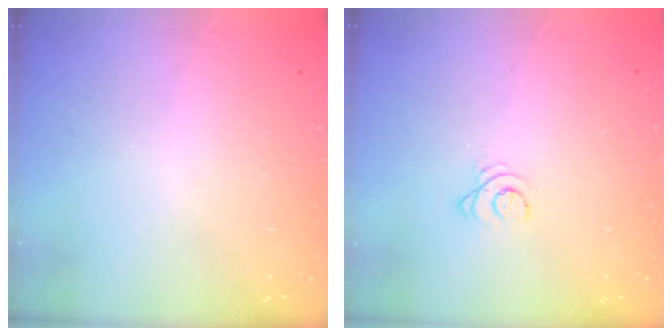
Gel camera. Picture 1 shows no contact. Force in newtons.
{"total": 2.4, "press": 2.4, "slide": 0.3}